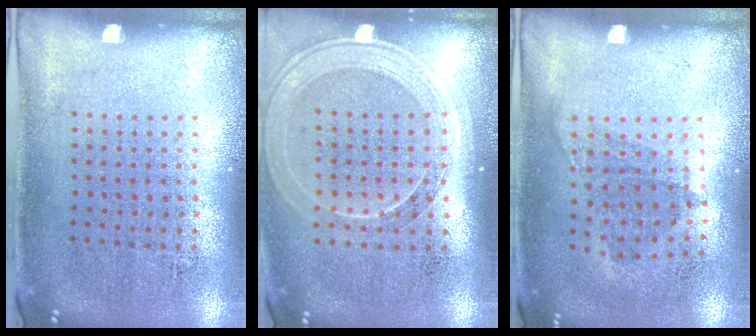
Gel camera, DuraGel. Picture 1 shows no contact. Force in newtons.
{"total": 1.7, "press": 1.5, "slide": 0.6}
{"total": 1.1, "press": 0.8, "slide": 0.7}